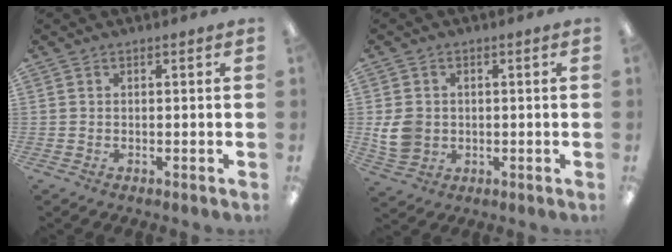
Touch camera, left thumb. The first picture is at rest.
{"total": 6.4, "force": [-0.1, 5.5, 3.2], "torque": [-0.066, 0.008, 0.004]}